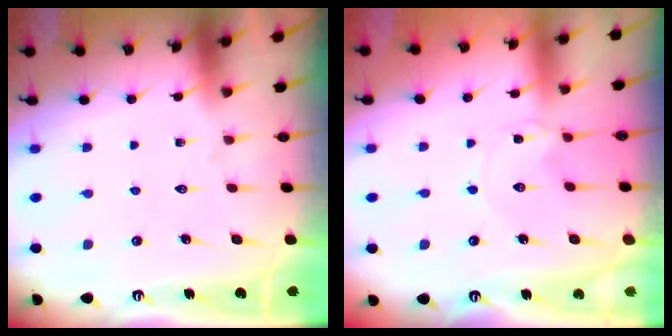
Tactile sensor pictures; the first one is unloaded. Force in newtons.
{"total": 1.4, "press": 1.4, "slide": 0.3}